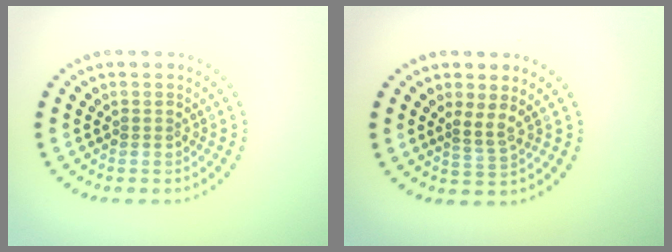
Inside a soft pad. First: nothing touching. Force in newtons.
{"total": 1.8, "press": 1.1, "slide": 1.4}